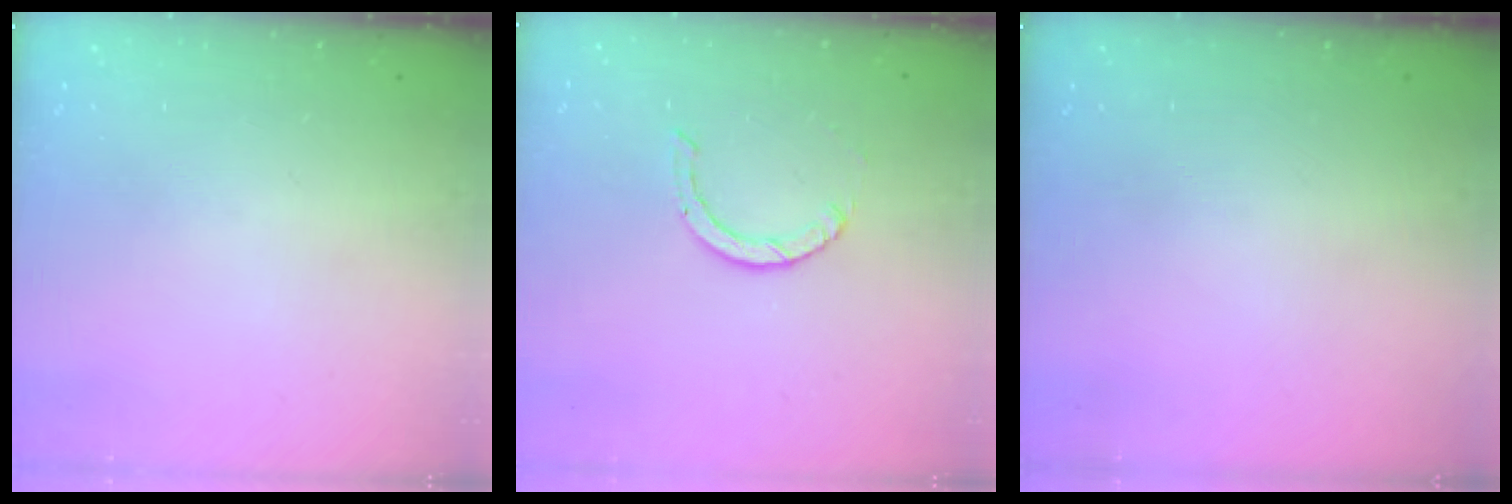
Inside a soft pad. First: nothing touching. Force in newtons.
{"total": 0.9, "press": 0.9, "slide": 0.1}
{"total": 0.0}